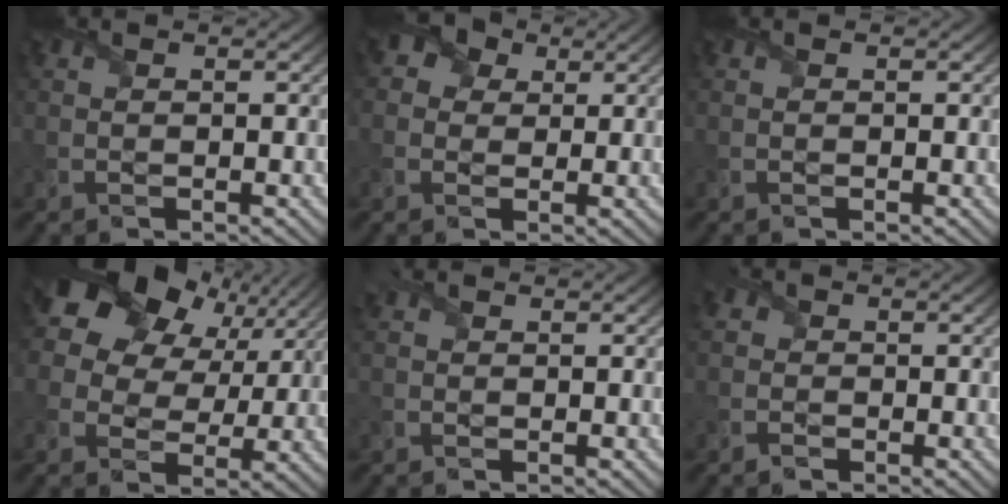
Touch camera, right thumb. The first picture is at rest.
{"total": 4.6, "force": [2.0, 3.7, 1.8], "torque": [-0.054, 0.010, 0.021]}
{"total": 0.0}
{"total": 17.2, "force": [7.9, 12.4, 9.0], "torque": [-0.218, 0.057, 0.146]}
{"total": 0.9, "force": [0.6, 0.6, 0.2], "torque": [-0.011, 0.003, 0.008]}
{"total": 1.8, "force": [-0.7, 1.5, 0.4], "torque": [-0.014, 0.001, -0.023]}